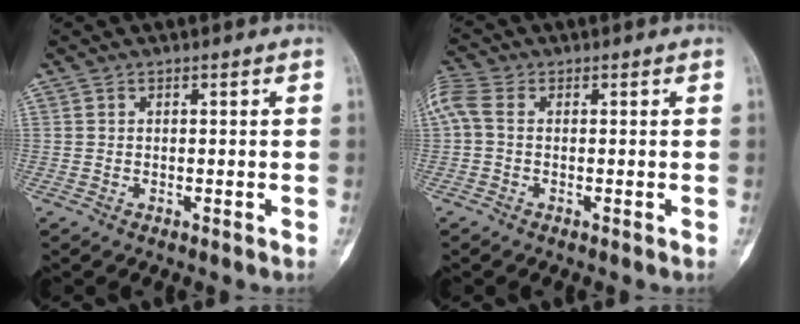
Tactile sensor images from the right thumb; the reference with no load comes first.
{"total": 5.0, "force": [0.4, 3.0, 3.9], "torque": [-0.108, 0.018, 0.001]}